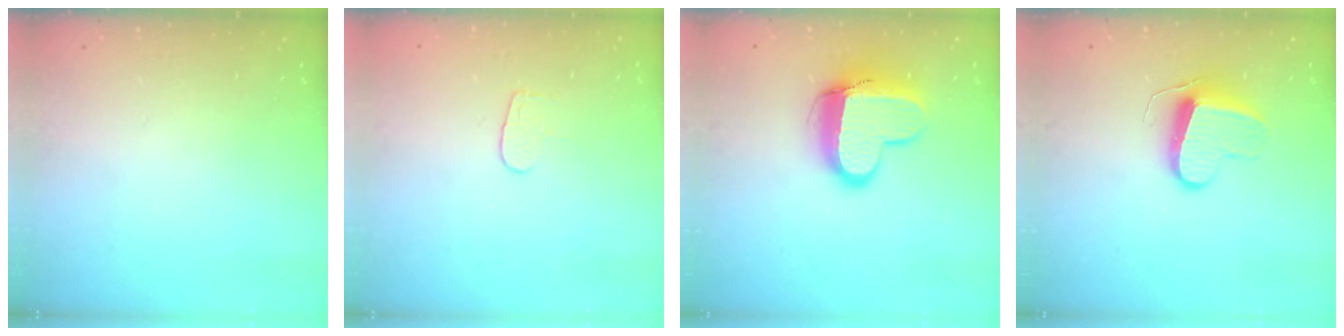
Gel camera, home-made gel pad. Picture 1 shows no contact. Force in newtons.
{"total": 4.6, "press": 4.6, "slide": 0.2}
{"total": 12.5, "press": 12.5, "slide": 1.0}
{"total": 9.9, "press": 9.9, "slide": 0.8}